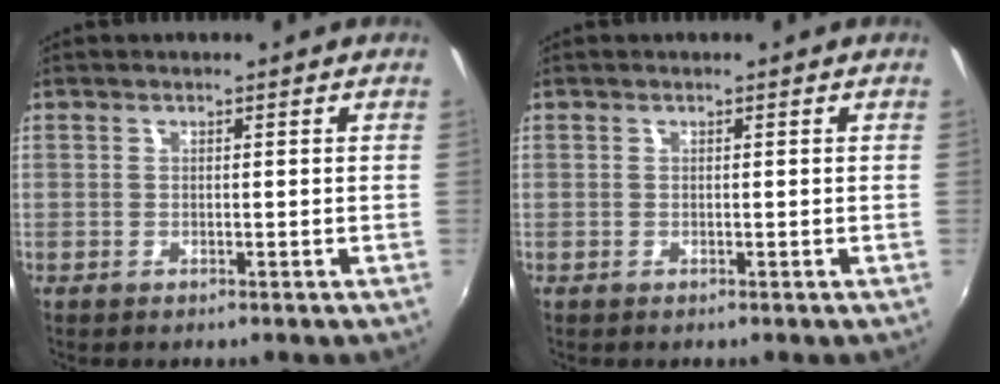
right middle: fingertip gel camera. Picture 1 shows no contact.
{"total": 0.0}